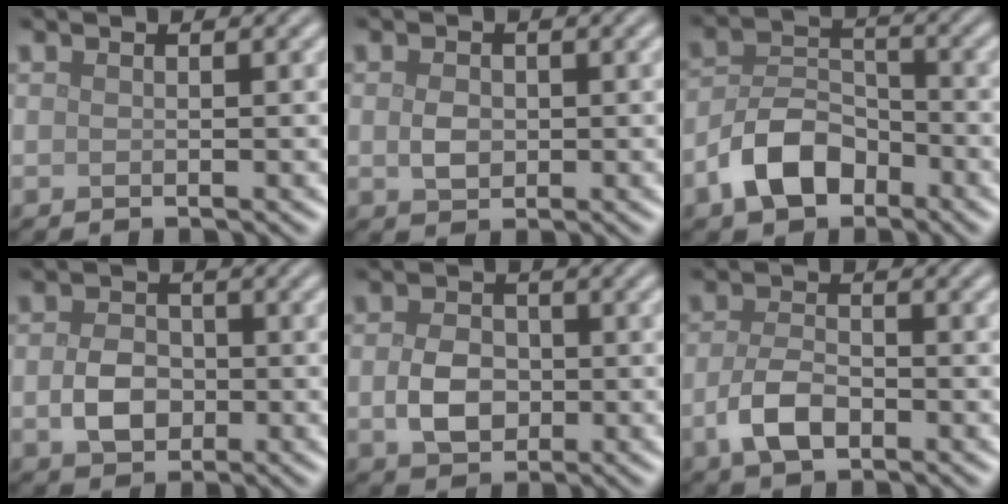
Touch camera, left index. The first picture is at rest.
{"total": 2.0, "force": [0.0, 1.5, 1.3], "torque": [-0.026, -0.001, 0.000]}
{"total": 5.6, "force": [-3.1, 3.4, 3.2], "torque": [-0.056, 0.006, -0.066]}
{"total": 3.4, "force": [-0.6, 2.6, 2.2], "torque": [-0.043, 0.000, -0.015]}
{"total": 3.7, "force": [-0.5, 2.8, 2.5], "torque": [-0.049, -0.001, -0.012]}
{"total": 3.7, "force": [-1.5, 1.9, 2.7], "torque": [-0.057, -0.001, -0.035]}